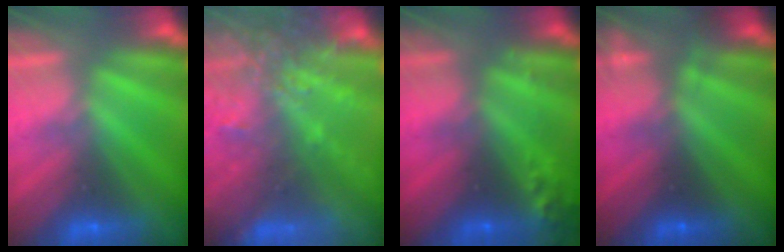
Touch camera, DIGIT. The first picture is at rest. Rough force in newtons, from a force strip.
{"total": 7.2}
{"total": 7.7}
{"total": 2.4}